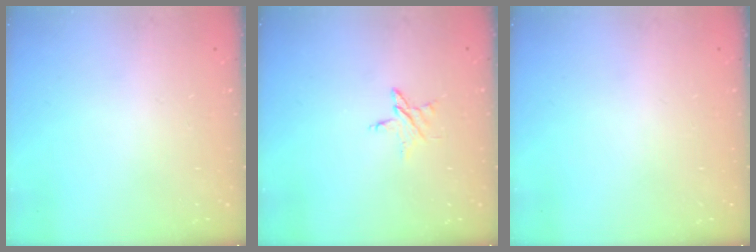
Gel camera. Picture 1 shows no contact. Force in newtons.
{"total": 3.5, "press": 3.4, "slide": 0.3}
{"total": 0.0}